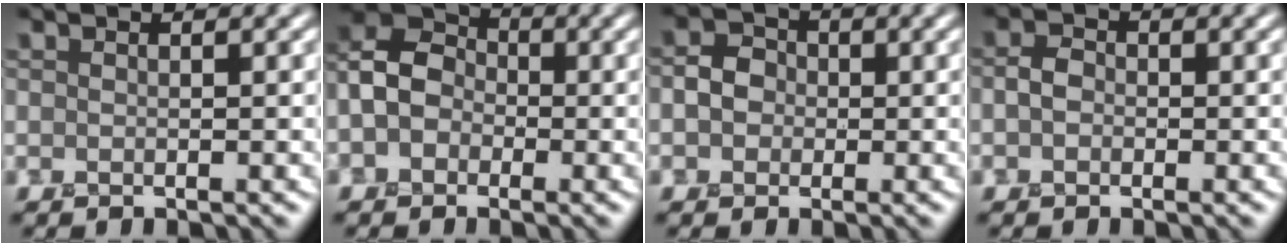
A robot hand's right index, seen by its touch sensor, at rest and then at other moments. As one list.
[{"total": 5.4, "force": [-1.0, 4.4, 2.9], "torque": [-0.060, 0.011, -0.029]}, {"total": 2.4, "force": [0.0, 2.2, 0.9], "torque": [-0.010, 0.007, -0.005]}, {"total": 1.5, "force": [-0.3, 1.2, 0.8], "torque": [-0.013, 0.006, -0.011]}]